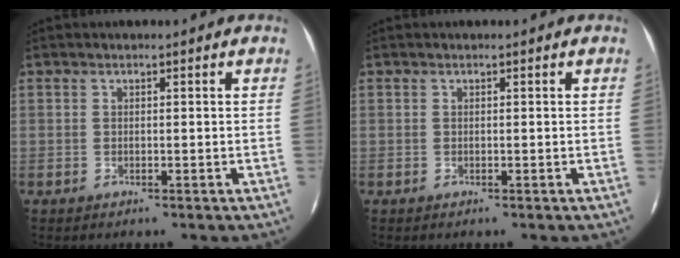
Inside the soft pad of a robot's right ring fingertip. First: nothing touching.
{"total": 0.0}